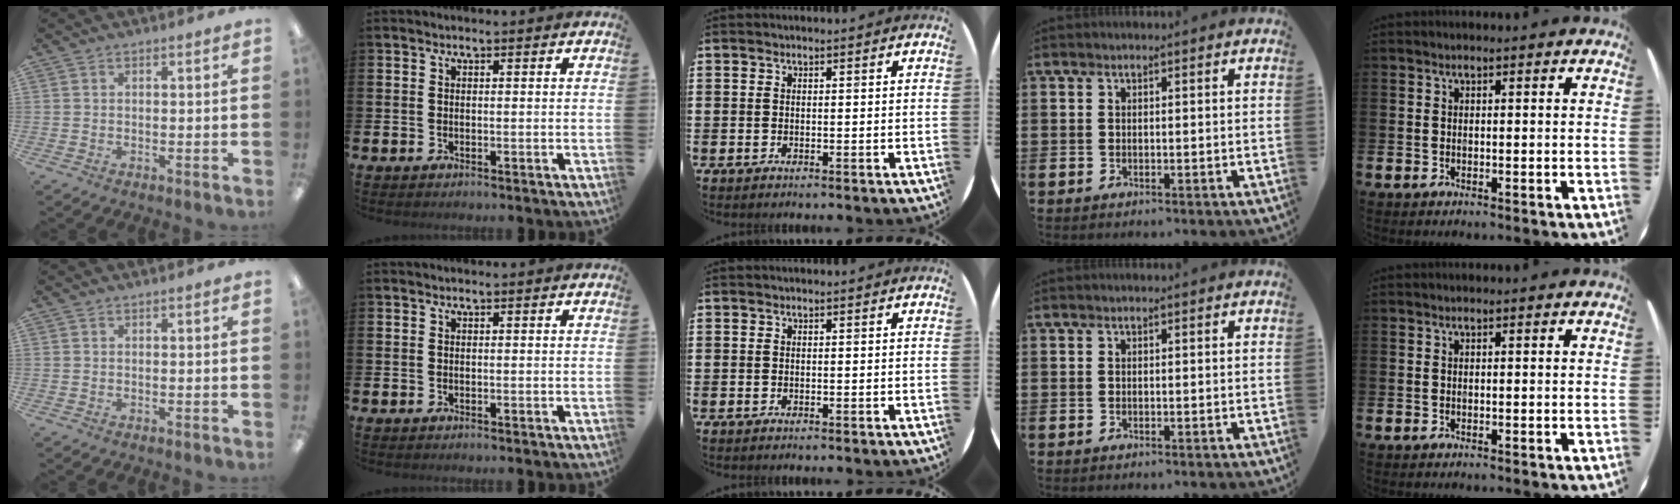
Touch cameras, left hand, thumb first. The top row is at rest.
{}